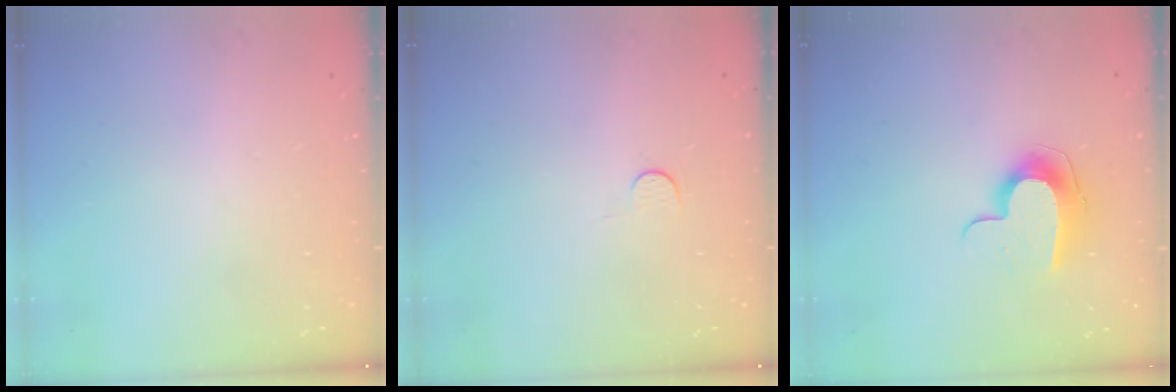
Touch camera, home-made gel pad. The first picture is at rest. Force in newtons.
{"total": 2.8, "press": 2.8, "slide": 0.4}
{"total": 9.8, "press": 9.8, "slide": 0.1}